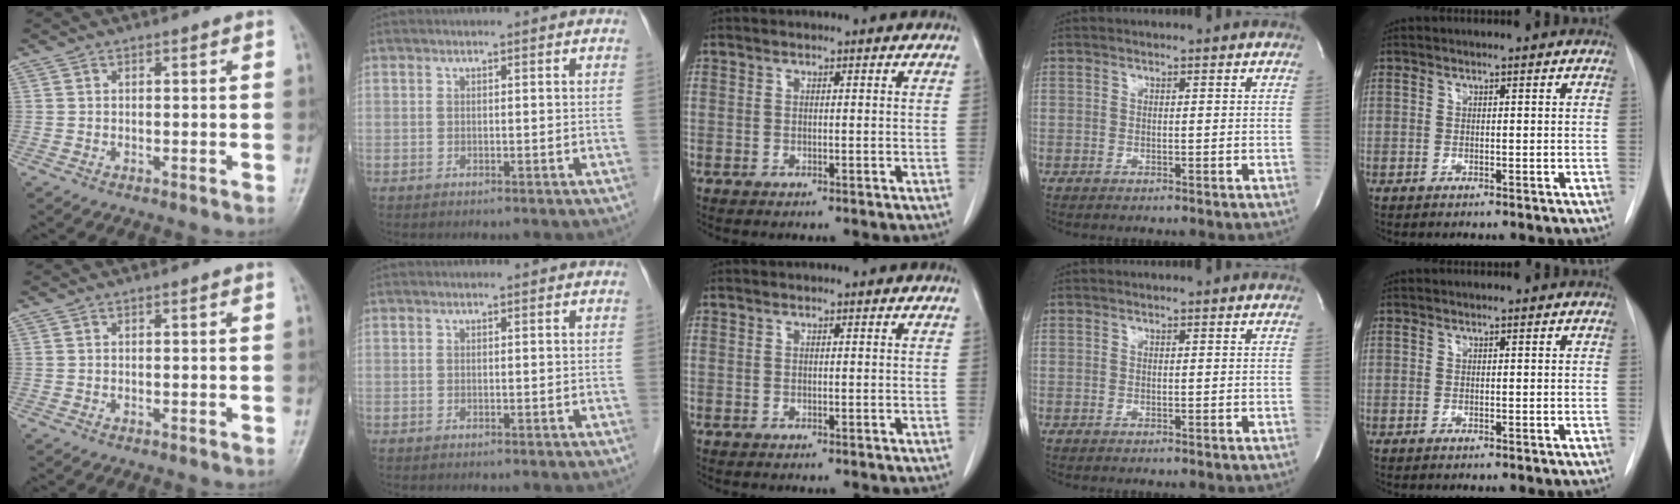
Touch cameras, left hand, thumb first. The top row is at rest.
{}